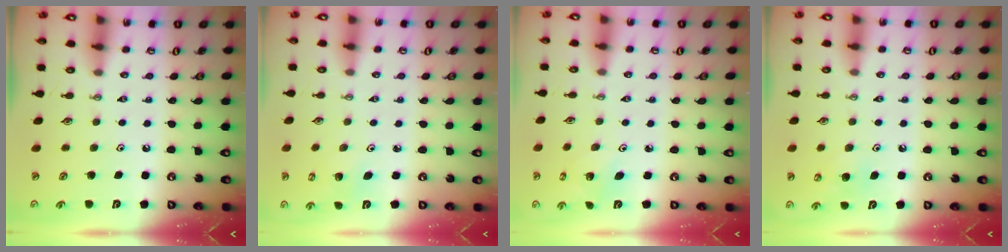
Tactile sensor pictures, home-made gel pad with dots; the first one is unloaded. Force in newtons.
{"total": 3.0, "press": 2.9, "slide": 0.4}
{"total": 3.6, "press": 3.6, "slide": 0.4}
{"total": 7.5, "press": 7.5, "slide": 0.9}